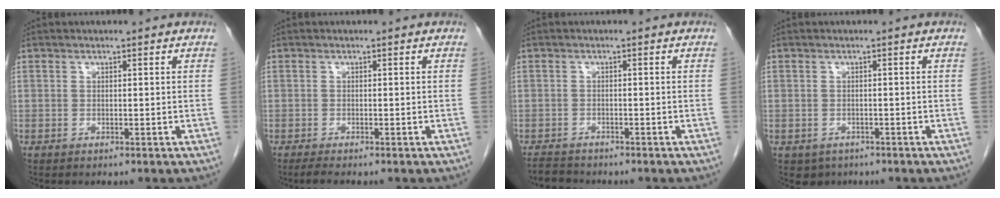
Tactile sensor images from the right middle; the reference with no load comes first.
{"total": 1.5, "force": [-1.2, 0.1, 0.8], "torque": [-0.025, -0.008, -0.023]}
{"total": 2.6, "force": [-2.6, 0.6, 0.1], "torque": [-0.008, -0.010, -0.045]}
{"total": 2.4, "force": [-1.4, 1.9, 0.4], "torque": [-0.009, 0.003, -0.017]}